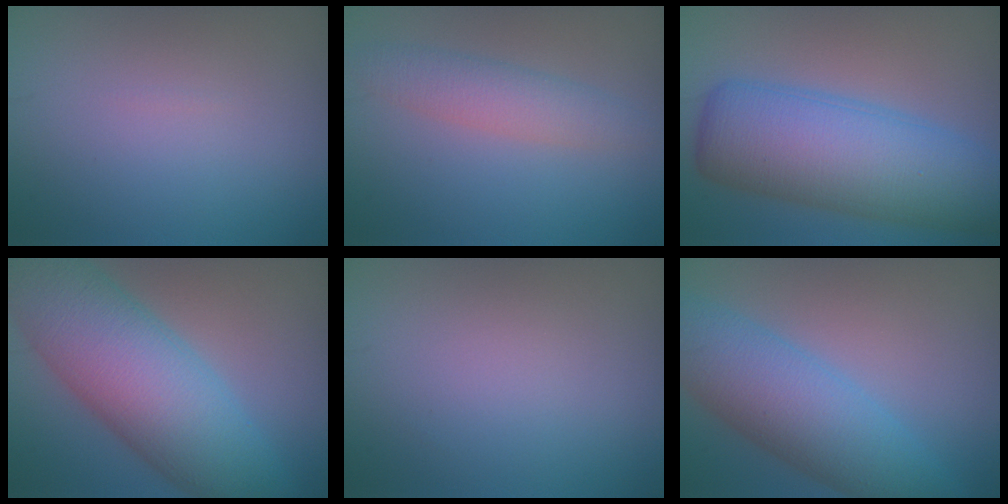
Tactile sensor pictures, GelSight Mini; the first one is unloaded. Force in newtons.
{"total": 3.0, "press": 3.0, "slide": 0.1}
{"total": 10.5, "press": 10.5, "slide": 0.2}
{"total": 11.2, "press": 11.2, "slide": 0.2}
{"total": 0.0}
{"total": 7.6, "press": 7.6, "slide": 0.3}